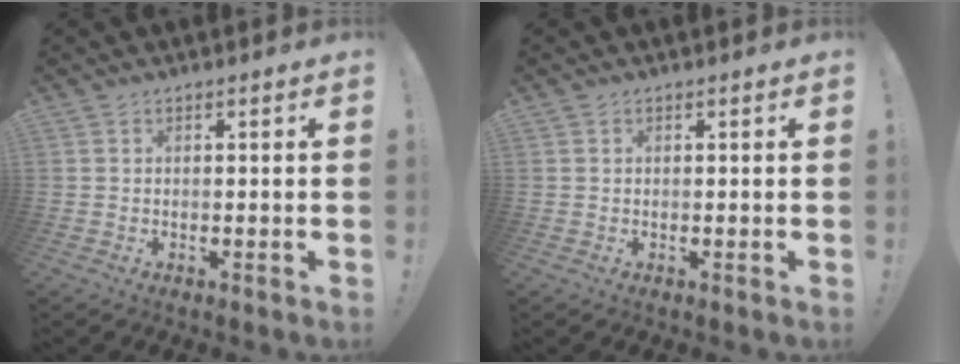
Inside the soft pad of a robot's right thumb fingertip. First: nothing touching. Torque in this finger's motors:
{"motor_torque": [-0.07, 0.15, -0.07, -0.29, 0.05]}